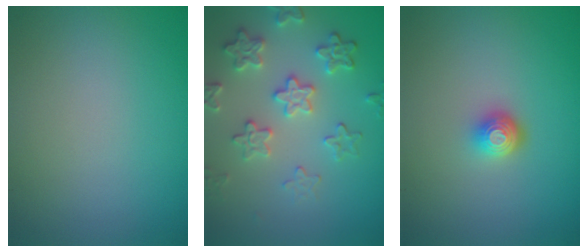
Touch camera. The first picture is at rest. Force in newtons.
{"total": 4.2, "press": 3.7, "slide": 2.0}
{"total": 2.0, "press": 1.4, "slide": 1.4}